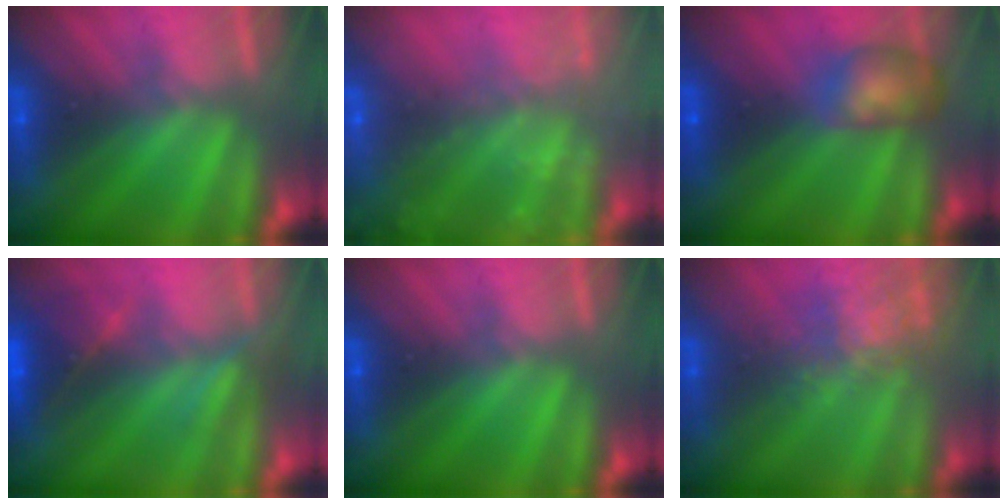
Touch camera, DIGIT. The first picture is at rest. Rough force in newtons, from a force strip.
{"total": 8.3}
{"total": 6.1}
{"total": 3.0}
{"total": 0.0}
{"total": 3.6}